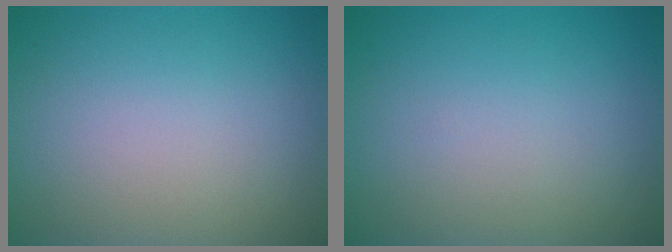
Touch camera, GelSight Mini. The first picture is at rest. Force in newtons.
{"total": 0.0}